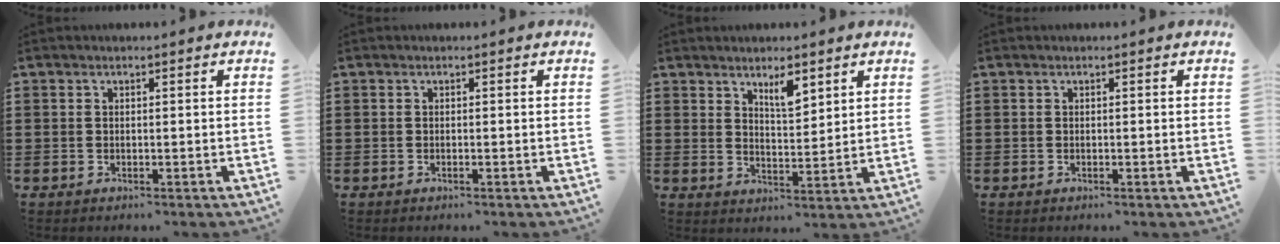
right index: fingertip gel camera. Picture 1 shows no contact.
{"total": 0.0}
{"total": 4.5, "force": [3.3, 1.5, 2.7], "torque": [-0.044, -0.006, 0.056]}
{"total": 0.0}